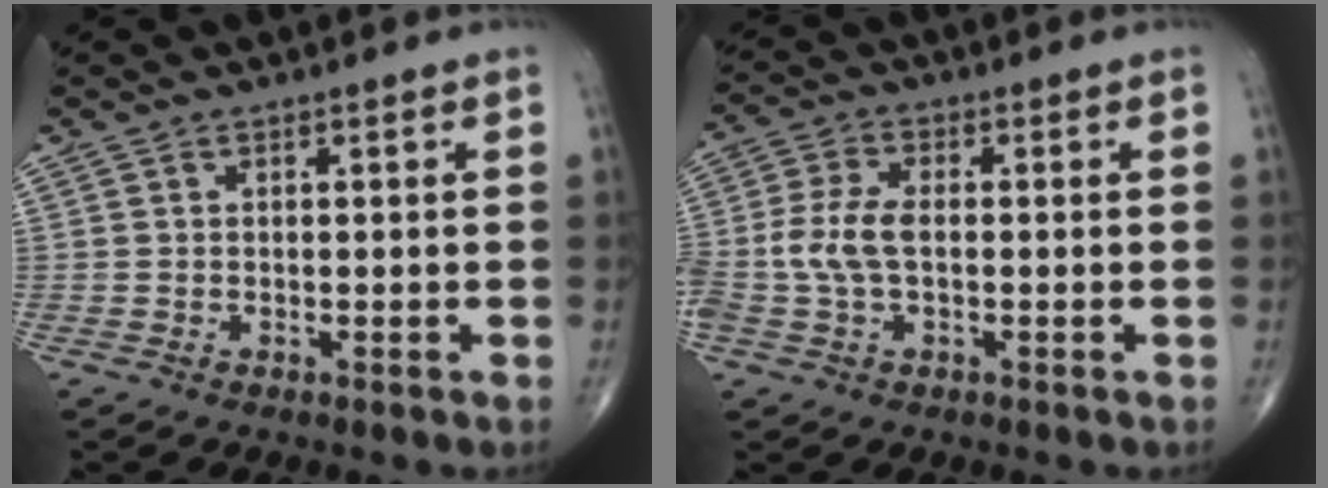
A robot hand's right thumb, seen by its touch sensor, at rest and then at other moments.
{"total": 7.3, "force": [-0.8, 4.0, 6.1], "torque": [-0.150, 0.016, -0.018]}